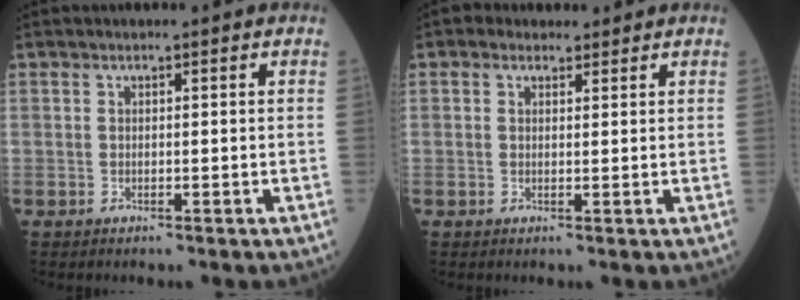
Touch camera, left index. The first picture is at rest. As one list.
[{"total": 2.3, "force": [1.7, 1.5, 0.5], "torque": [-0.010, 0.016, 0.025]}]